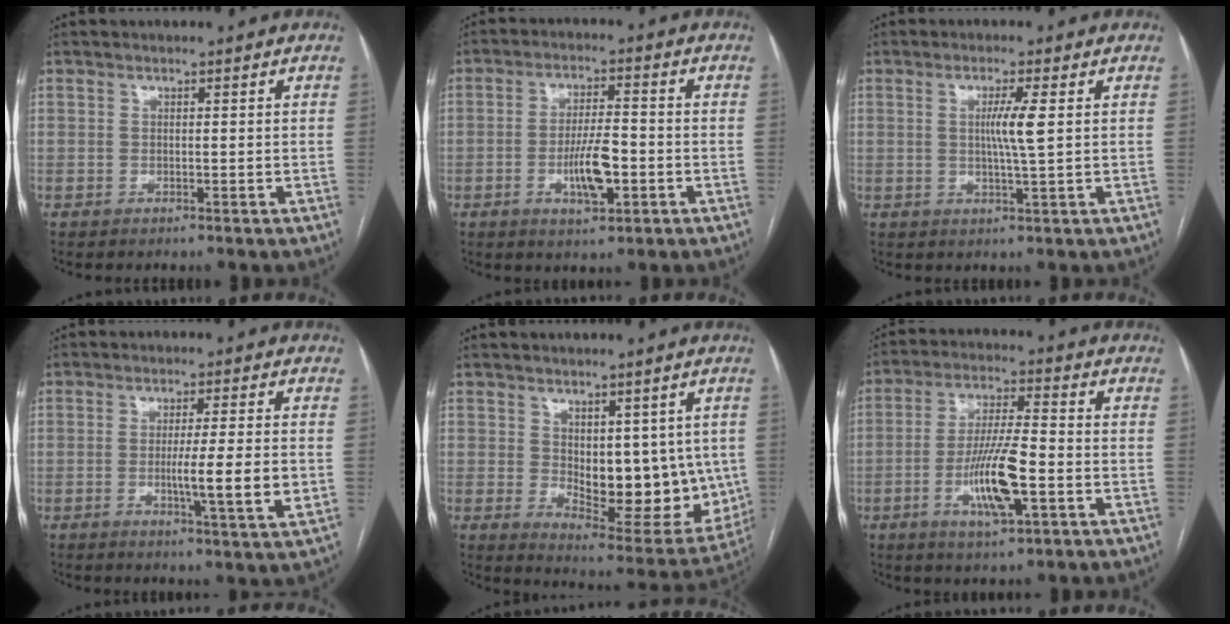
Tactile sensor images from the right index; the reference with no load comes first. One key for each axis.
{"total": 7.3, "fx": -2.2, "fy": 1.9, "fz": 6.7, "tx": -0.126, "ty": 0.000, "tz": -0.034}
{"total": 4.4, "fx": 0.7, "fy": -0.6, "fz": 4.3, "tx": -0.079, "ty": -0.005, "tz": 0.011}
{"total": 8.2, "fx": -1.3, "fy": -0.4, "fz": 8.1, "tx": -0.131, "ty": -0.018, "tz": -0.024}
{"total": 14.9, "fx": 0.5, "fy": 7.1, "fz": 13.1, "tx": -0.175, "ty": -0.015, "tz": 0.032}
{"total": 11.1, "fx": -3.4, "fy": 1.9, "fz": 10.4, "tx": -0.201, "ty": -0.004, "tz": -0.060}